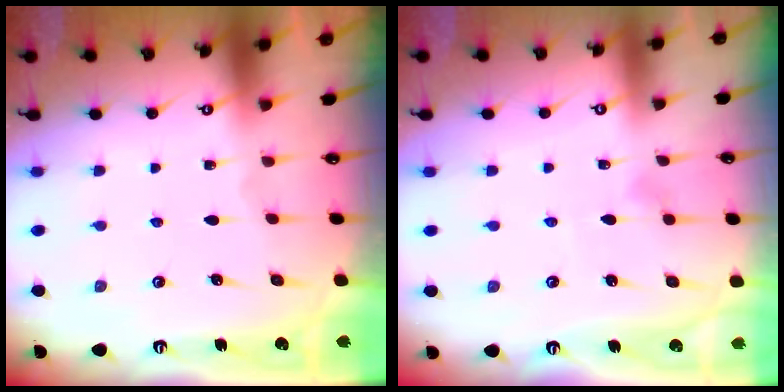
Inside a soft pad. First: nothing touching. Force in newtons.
{"total": 3.9, "press": 3.8, "slide": 0.3}